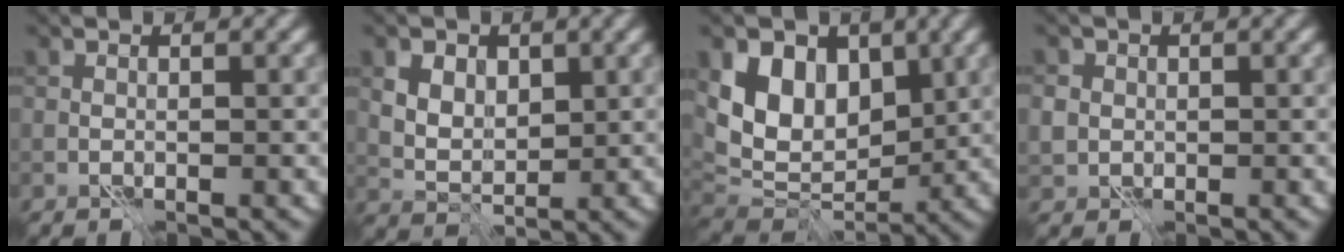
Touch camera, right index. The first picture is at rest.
{"total": 4.6, "force": [2.0, 3.2, 2.6], "torque": [-0.055, 0.004, 0.035]}
{"total": 7.8, "force": [2.7, 5.5, 4.7], "torque": [-0.085, -0.016, 0.044]}
{"total": 3.0, "force": [0.3, 2.8, 1.0], "torque": [-0.019, 0.008, 0.001]}